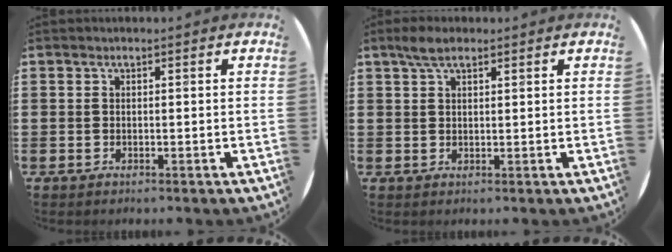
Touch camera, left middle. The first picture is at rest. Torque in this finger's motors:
{"motor_torque": [0.58, -0.46, 0.04, 0.02]}